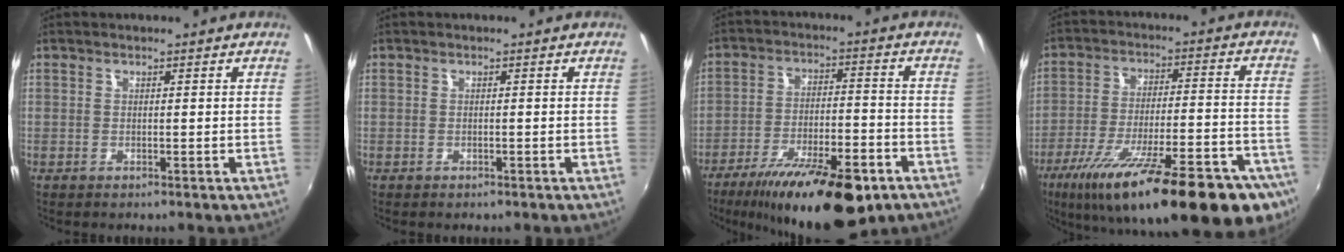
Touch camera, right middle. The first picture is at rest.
{"total": 0.9, "force": [-0.6, 0.6, 0.3], "torque": [-0.007, -0.005, -0.010]}
{"total": 21.0, "force": [-14.0, 6.5, 14.3], "torque": [-0.246, -0.036, -0.209]}
{"total": 29.9, "force": [-19.7, 7.1, 21.4], "torque": [-0.333, -0.063, -0.278]}